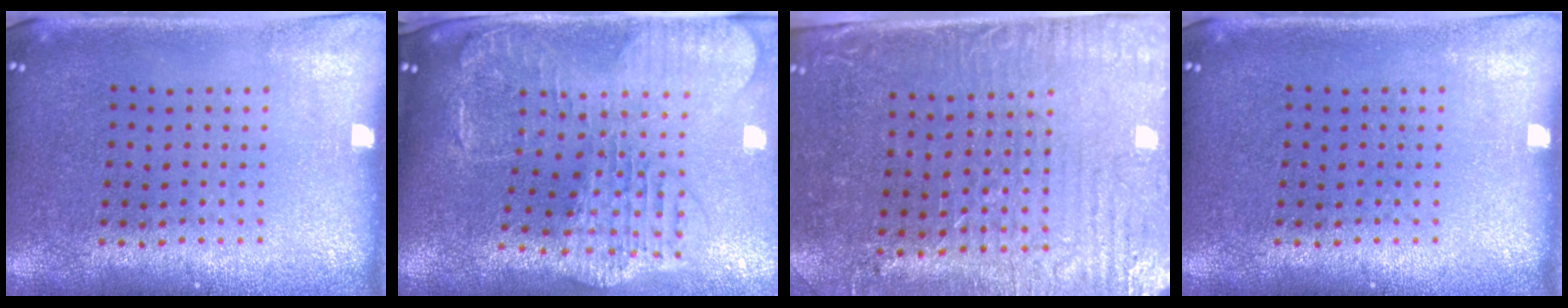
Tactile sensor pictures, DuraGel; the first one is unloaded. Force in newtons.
{"total": 2.6, "press": 2.3, "slide": 1.4}
{"total": 3.4, "press": 3.0, "slide": 1.6}
{"total": 0.0}